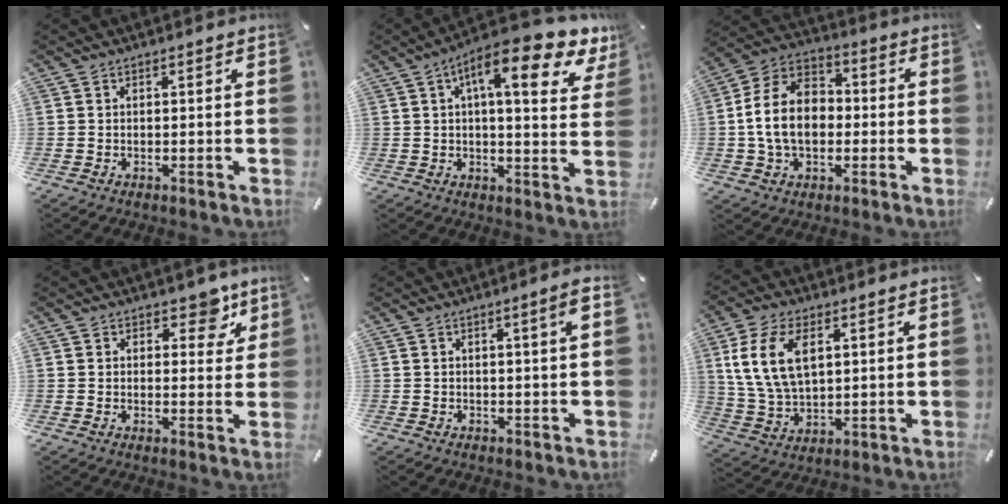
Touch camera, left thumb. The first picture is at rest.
{"total": 14.9, "force": [8.0, 4.2, 11.8], "torque": [-0.176, -0.040, 0.124]}
{"total": 13.6, "force": [-1.6, 10.2, 8.9], "torque": [-0.216, 0.021, -0.033]}
{"total": 6.2, "force": [4.1, 3.7, 2.8], "torque": [-0.005, -0.026, 0.062]}
{"total": 3.2, "force": [0.9, 0.2, 3.0], "torque": [-0.056, 0.001, 0.013]}
{"total": 11.8, "force": [4.0, 7.4, 8.2], "torque": [-0.201, 0.003, 0.073]}